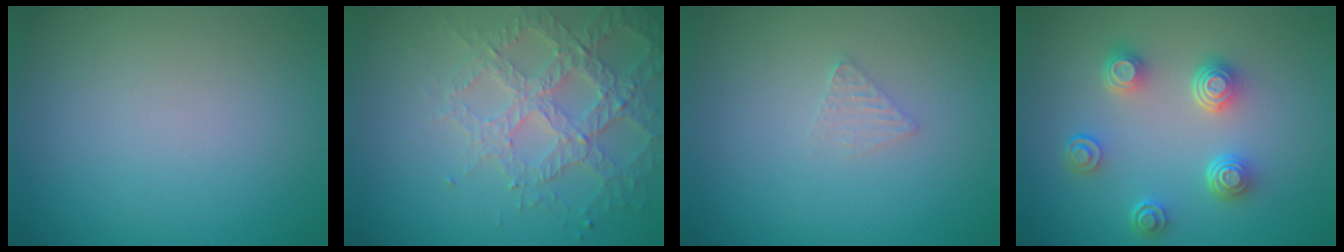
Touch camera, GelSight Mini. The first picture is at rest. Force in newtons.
{"total": 4.4, "press": 4.1, "slide": 1.6}
{"total": 1.0, "press": 1.0, "slide": 0.1}
{"total": 4.3, "press": 3.2, "slide": 2.8}